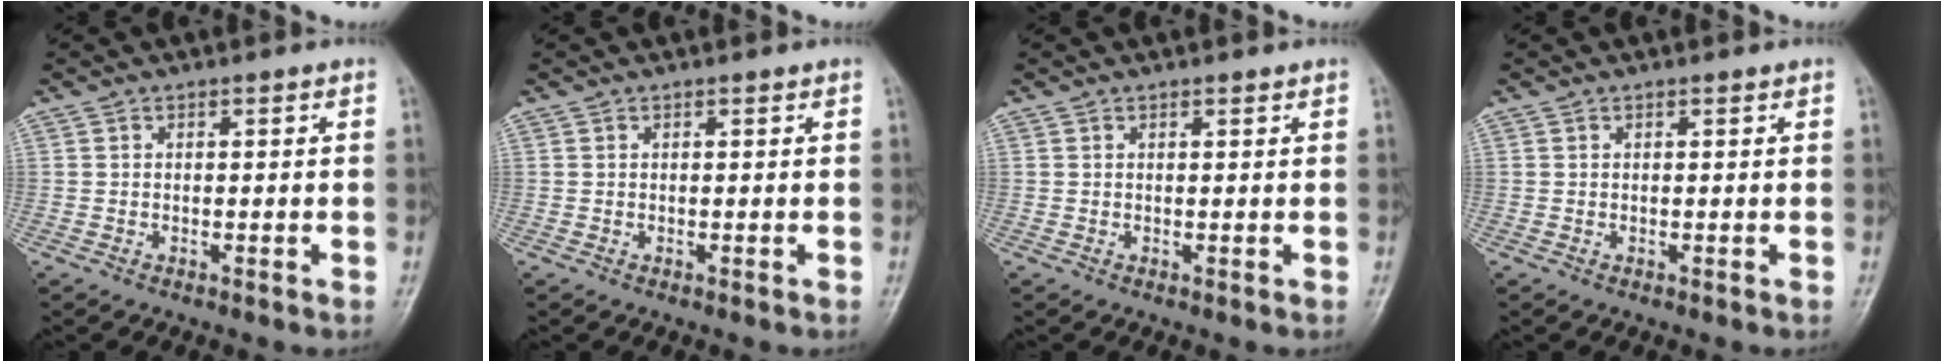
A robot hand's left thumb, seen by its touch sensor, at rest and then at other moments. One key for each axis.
{"total": 0.0}
{"total": 0.5, "fx": 0.5, "fy": 0.1, "fz": 0.2, "tx": -0.007, "ty": -0.003, "tz": 0.007}
{"total": 0.0}